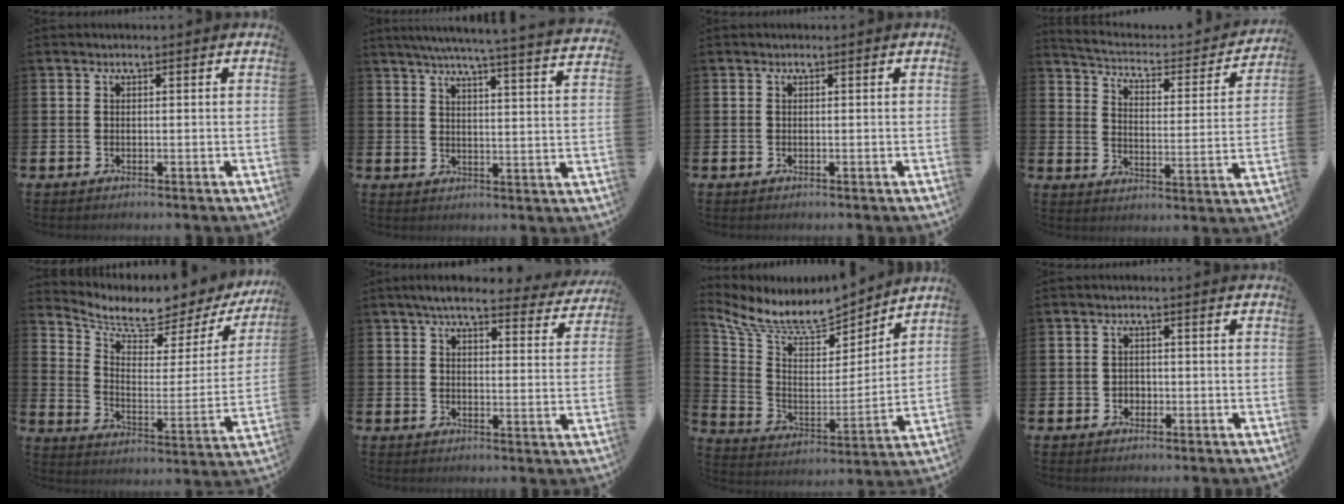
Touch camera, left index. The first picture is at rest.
{"total": 5.9, "force": [5.6, -0.5, 1.9], "torque": [-0.046, -0.046, 0.091]}
{"total": 0.0}
{"total": 4.6, "force": [4.0, 1.7, 1.6], "torque": [-0.047, -0.038, 0.056]}
{"total": 6.1, "force": [5.4, 2.2, 1.9], "torque": [-0.068, -0.044, 0.086]}
{"total": 6.1, "force": [5.4, 1.0, 2.5], "torque": [-0.052, -0.024, 0.093]}
{"total": 8.8, "force": [8.1, 2.6, 2.5], "torque": [-0.096, -0.056, 0.140]}
{"total": 1.4, "force": [-0.4, 1.4, 0.3], "torque": [0.000, 0.003, -0.012]}